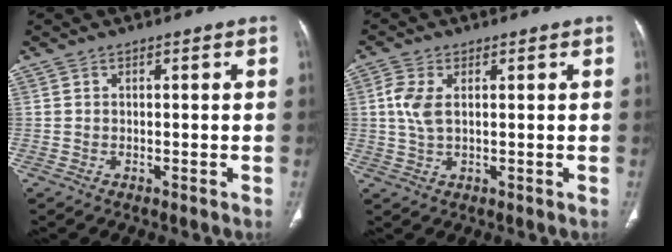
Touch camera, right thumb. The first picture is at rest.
{"total": 4.8, "force": [1.1, 2.4, 4.1], "torque": [-0.101, 0.003, 0.021]}